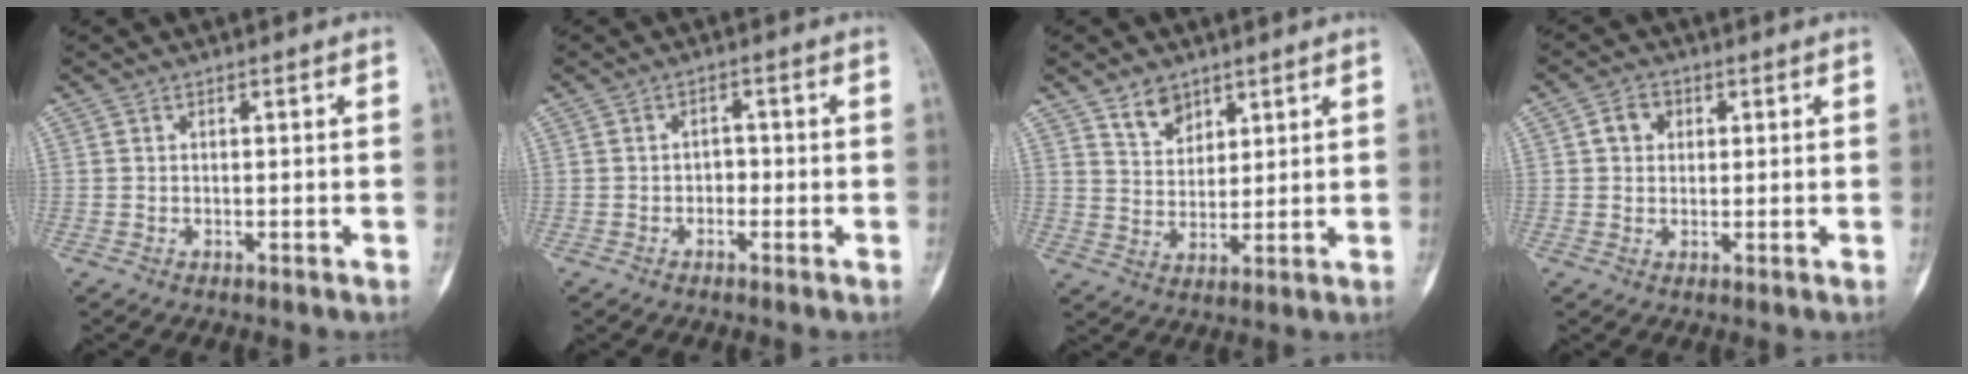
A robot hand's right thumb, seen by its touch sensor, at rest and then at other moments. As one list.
[{"total": 1.9, "force": [-0.8, 1.5, 0.9], "torque": [0.006, 0.010, -0.019]}, {"total": 5.8, "force": [4.0, 3.7, 2.1], "torque": [-0.014, -0.032, 0.078]}, {"total": 3.7, "force": [1.0, 3.1, 1.8], "torque": [-0.014, 0.005, 0.014]}]